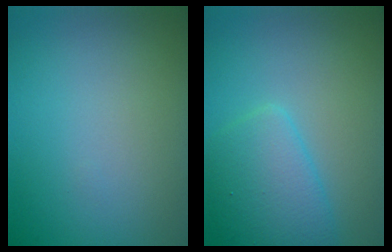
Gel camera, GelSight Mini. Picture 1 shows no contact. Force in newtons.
{"total": 4.2, "press": 4.2, "slide": 0.2}